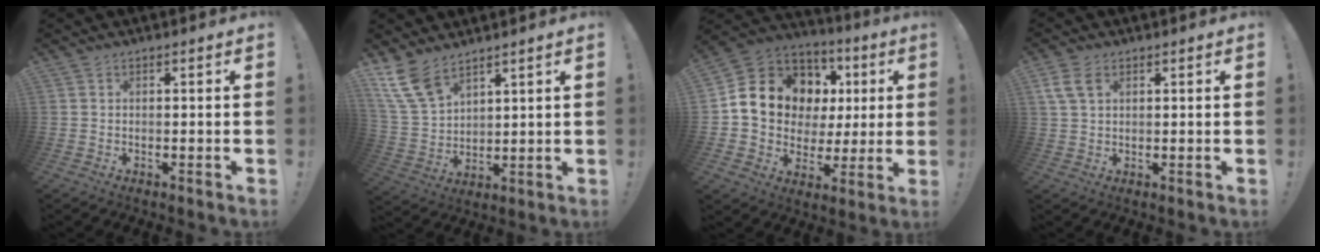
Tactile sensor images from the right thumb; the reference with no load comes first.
{"total": 12.5, "force": [9.0, 6.3, 5.9], "torque": [-0.127, -0.051, 0.175]}
{"total": 15.1, "force": [4.4, 12.4, 7.2], "torque": [-0.110, -0.019, 0.108]}
{"total": 6.2, "force": [2.5, 3.9, 4.1], "torque": [-0.083, 0.003, 0.051]}